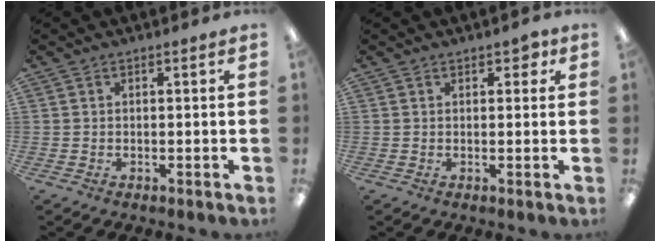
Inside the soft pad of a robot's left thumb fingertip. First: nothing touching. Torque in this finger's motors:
{"motor_torque": [-0.13, 0.01, -0.18, -0.19, 0.06]}